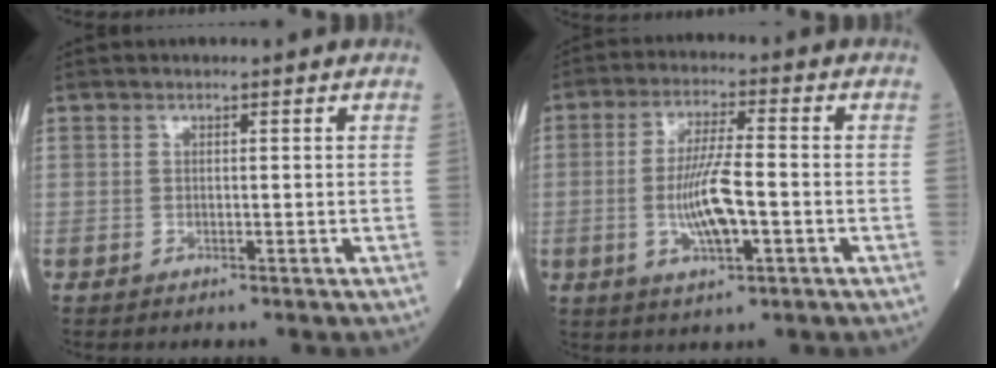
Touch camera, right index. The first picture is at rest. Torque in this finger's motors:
{"motor_torque": [0.37, -0.15, 0.20, 0.05]}